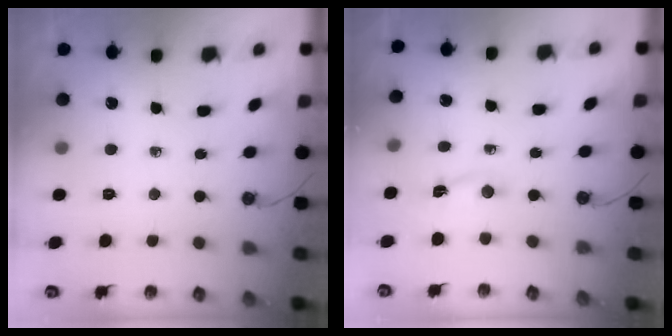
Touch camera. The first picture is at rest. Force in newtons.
{"total": 1.5, "press": 1.4, "slide": 0.4}